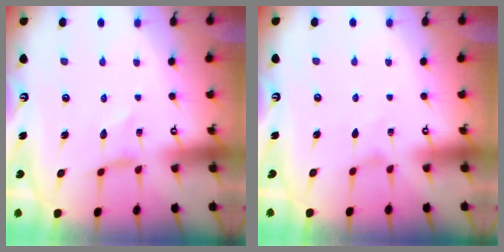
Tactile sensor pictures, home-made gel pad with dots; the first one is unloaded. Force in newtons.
{"total": 0.0}